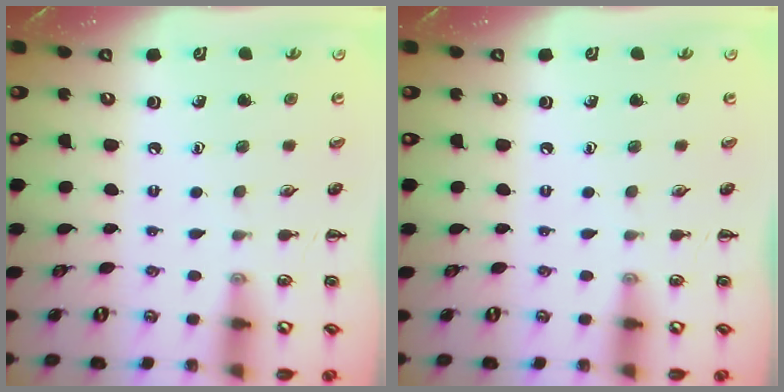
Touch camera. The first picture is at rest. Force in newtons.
{"total": 0.0}